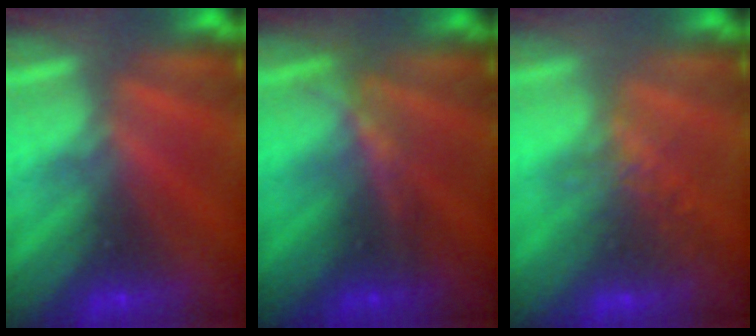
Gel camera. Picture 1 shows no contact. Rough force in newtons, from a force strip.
{"total": 1.6}
{"total": 3.8}